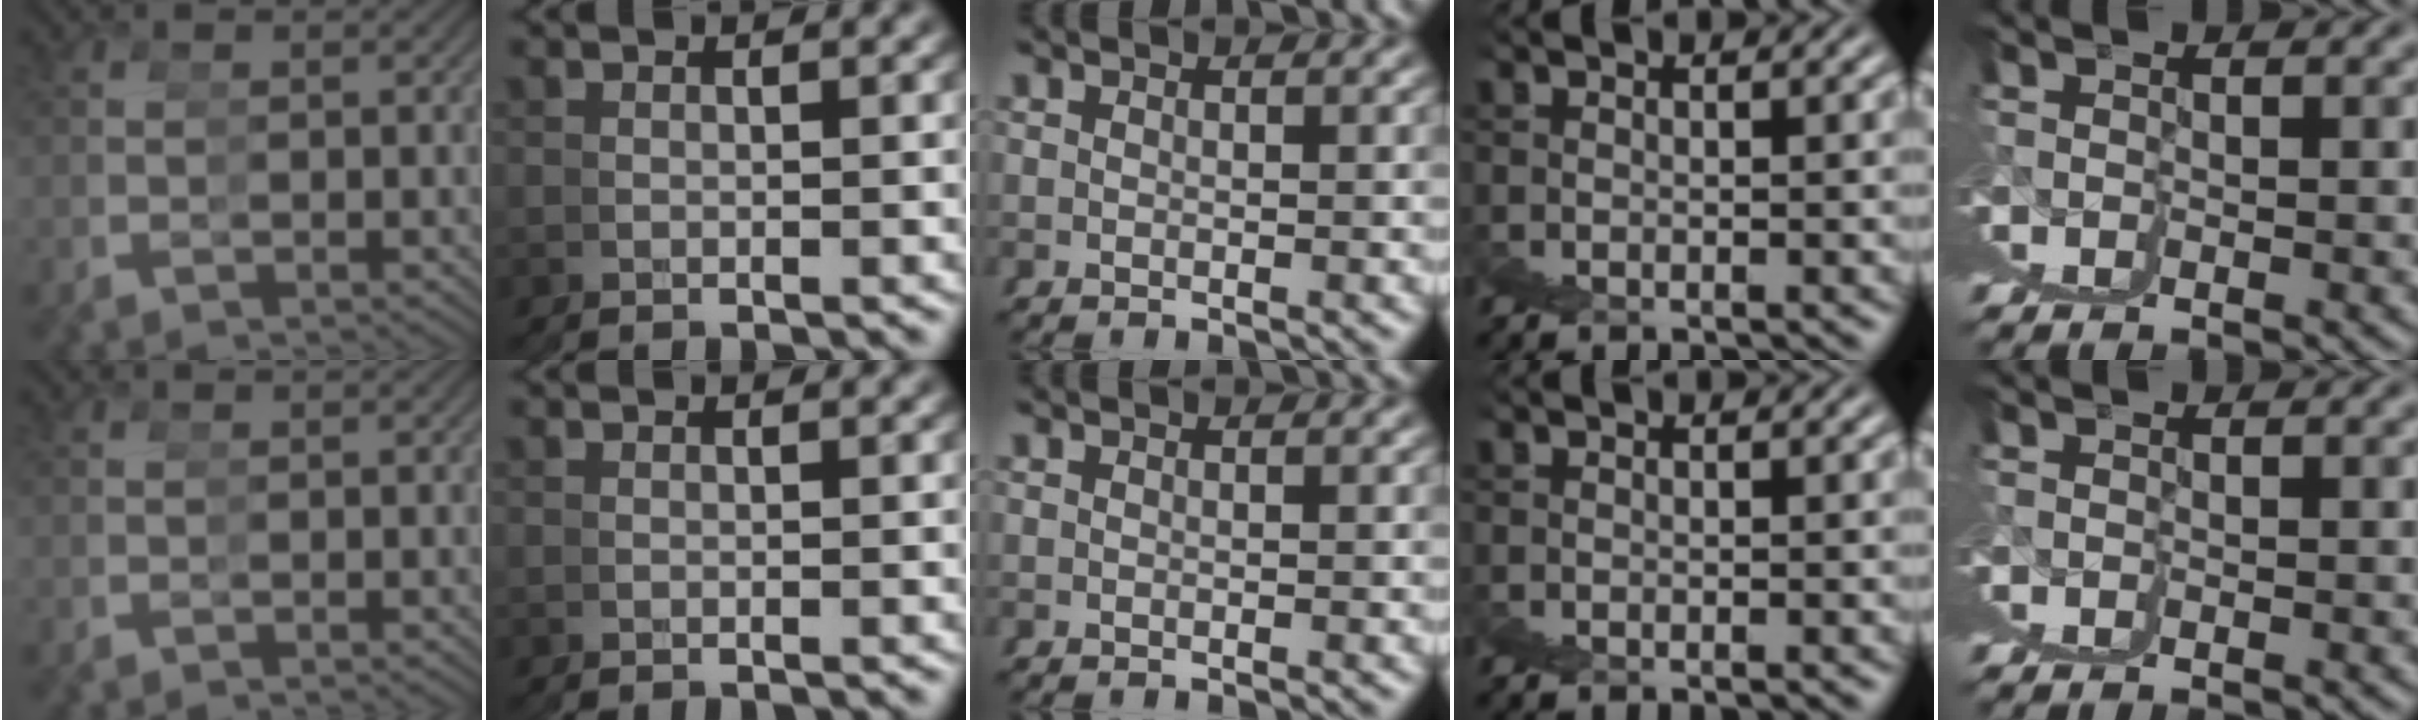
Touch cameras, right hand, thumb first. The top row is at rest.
{}